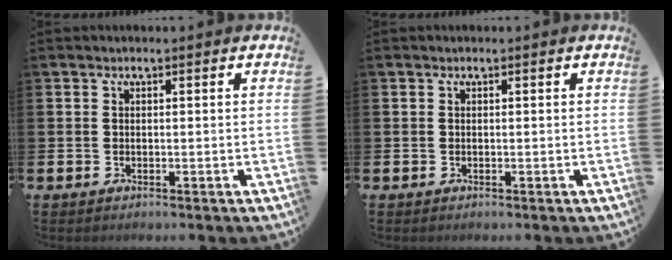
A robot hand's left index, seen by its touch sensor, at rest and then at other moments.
{"total": 0.0}